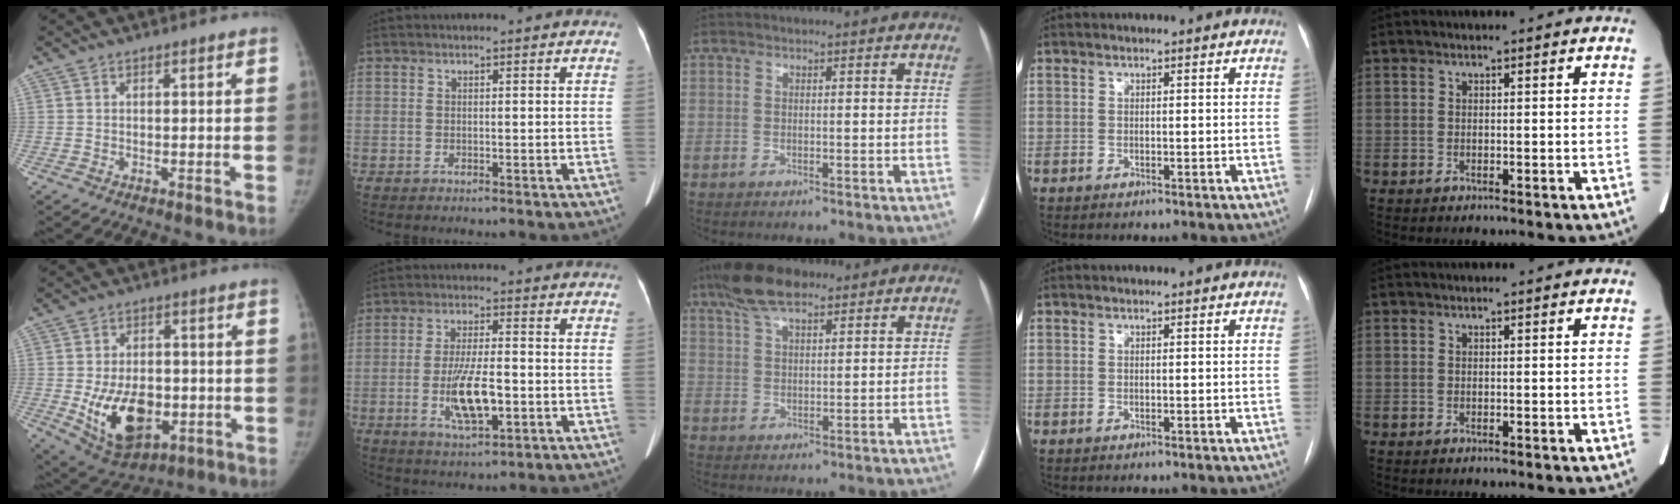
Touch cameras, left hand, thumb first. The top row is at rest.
{"thumb": {"total": 14.6, "force": [-3.2, 9.3, 10.8], "torque": [-0.149, 0.000, -0.033]}, "index": {"total": 8.3, "force": [-2.0, 2.2, 7.8], "torque": [-0.149, -0.005, -0.034]}, "middle": {"total": 8.5, "force": [6.3, 2.5, 5.2], "torque": [-0.106, 0.022, 0.114]}}